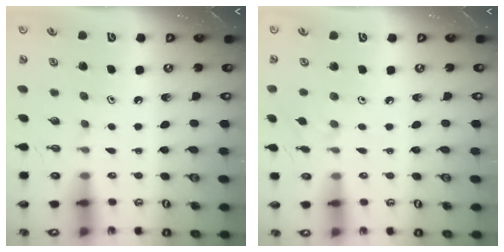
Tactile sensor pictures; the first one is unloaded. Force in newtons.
{"total": 2.9, "press": 2.8, "slide": 0.6}